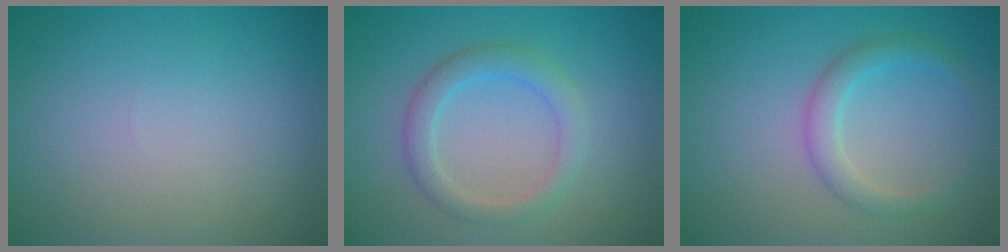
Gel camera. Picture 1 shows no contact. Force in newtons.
{"total": 2.9, "press": 2.8, "slide": 0.1}
{"total": 2.4, "press": 2.4, "slide": 0.2}